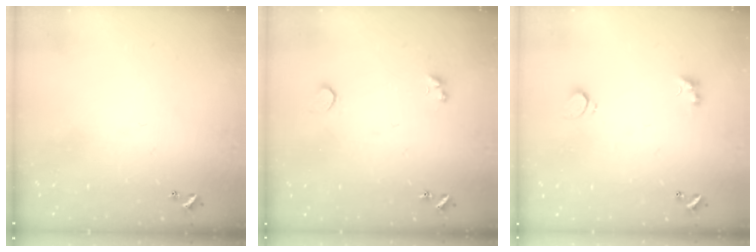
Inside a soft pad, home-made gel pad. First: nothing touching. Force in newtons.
{"total": 2.6, "press": 2.2, "slide": 1.2}
{"total": 3.0, "press": 2.7, "slide": 1.1}